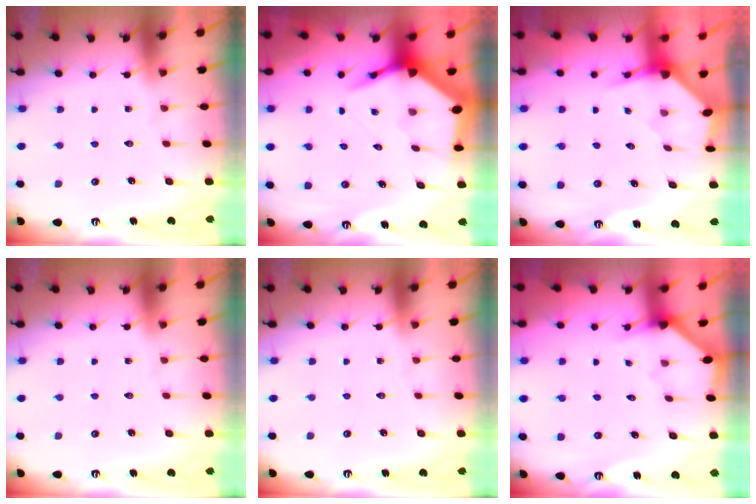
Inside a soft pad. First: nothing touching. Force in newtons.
{"total": 7.0, "press": 7.0, "slide": 0.7}
{"total": 3.4, "press": 3.4, "slide": 0.3}
{"total": 0.0}
{"total": 0.0}
{"total": 3.3, "press": 3.2, "slide": 0.3}